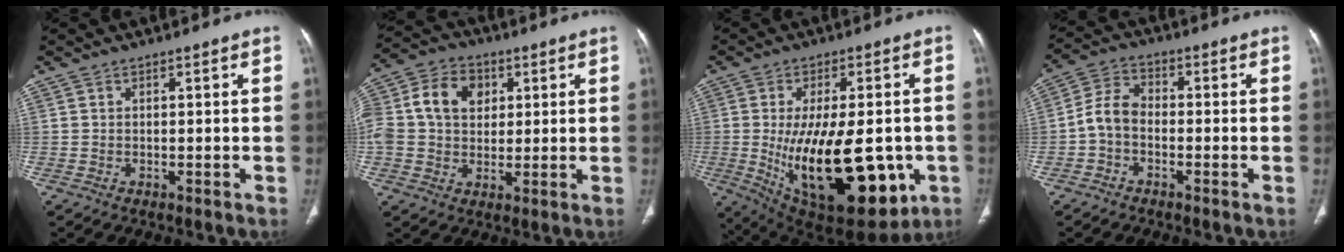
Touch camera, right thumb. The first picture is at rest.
{"total": 17.5, "force": [3.9, 13.7, 10.1], "torque": [-0.213, 0.032, 0.071]}
{"total": 26.0, "force": [-5.1, 12.1, 22.5], "torque": [-0.336, -0.022, -0.043]}
{"total": 5.9, "force": [-1.6, 4.0, 4.0], "torque": [-0.071, 0.025, -0.046]}